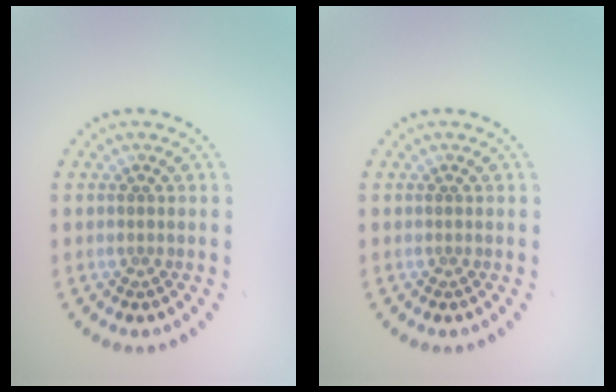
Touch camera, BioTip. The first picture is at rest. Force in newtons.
{"total": 0.0}